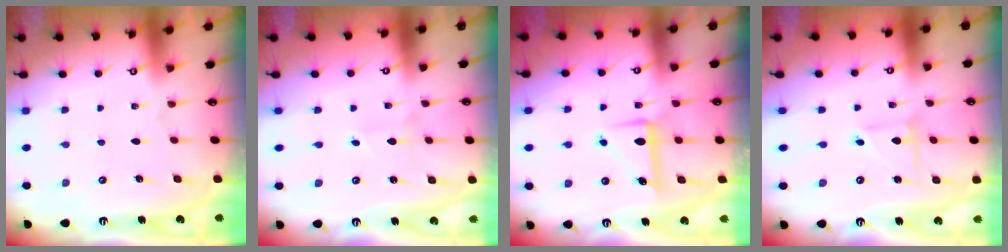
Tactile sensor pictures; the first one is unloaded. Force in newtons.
{"total": 0.8, "press": 0.8, "slide": 0.0}
{"total": 7.3, "press": 7.3, "slide": 0.8}
{"total": 2.5, "press": 2.5, "slide": 0.2}